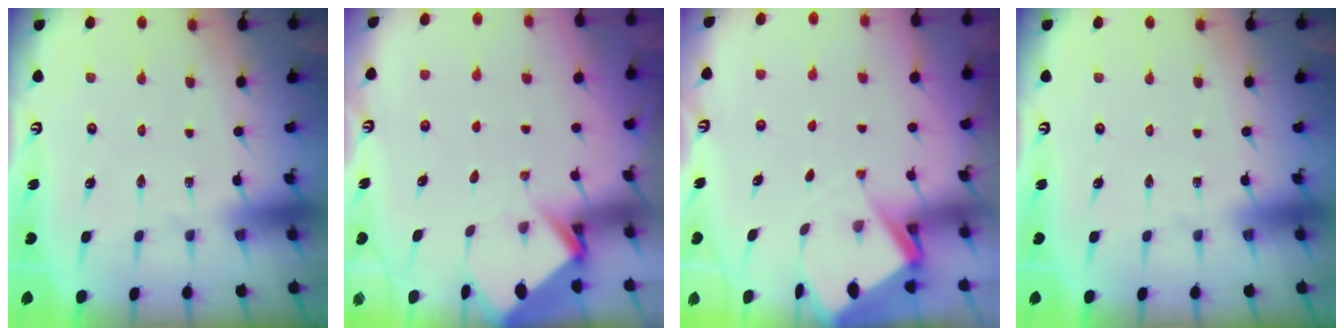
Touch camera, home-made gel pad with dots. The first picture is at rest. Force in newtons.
{"total": 3.5, "press": 3.5, "slide": 0.3}
{"total": 4.7, "press": 4.7, "slide": 0.3}
{"total": 0.0}